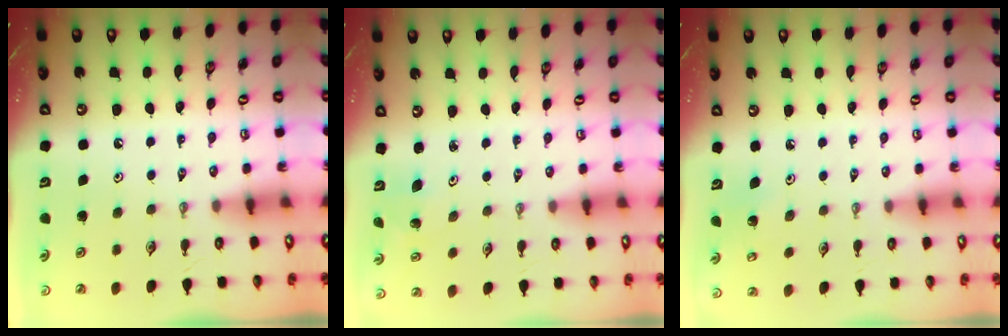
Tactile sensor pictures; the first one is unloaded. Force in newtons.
{"total": 1.9, "press": 1.9, "slide": 0.2}
{"total": 3.2, "press": 3.2, "slide": 0.1}